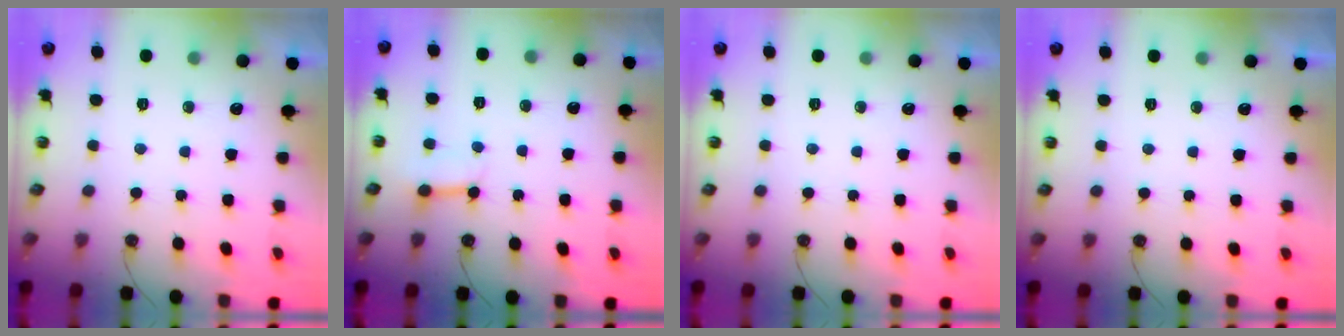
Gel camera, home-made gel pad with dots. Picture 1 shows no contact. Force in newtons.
{"total": 3.7, "press": 3.7, "slide": 0.1}
{"total": 0.0}
{"total": 0.0}